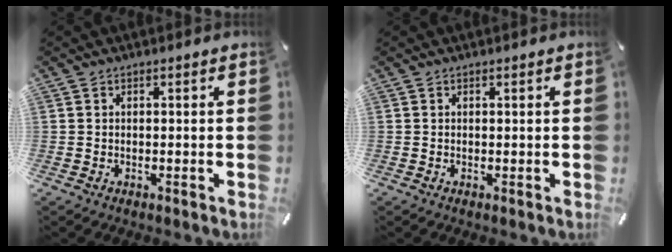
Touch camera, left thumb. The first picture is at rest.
{"total": 0.0}